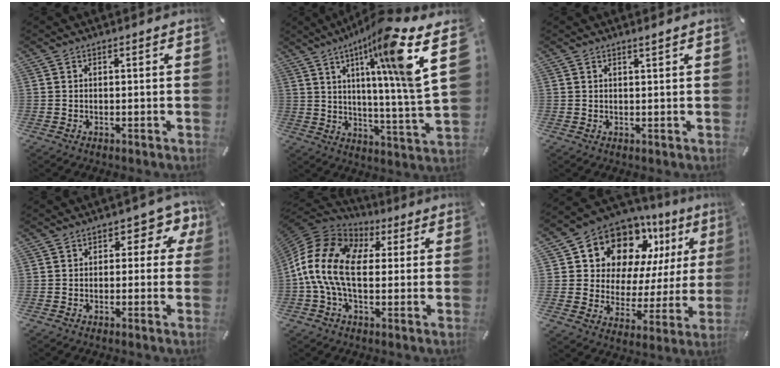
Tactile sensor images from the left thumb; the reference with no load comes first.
{"total": 19.9, "force": [10.4, 0.9, 17.0], "torque": [-0.261, -0.063, 0.137]}
{"total": 1.0, "force": [0.8, -0.1, 0.6], "torque": [-0.012, -0.001, 0.014]}
{"total": 5.3, "force": [1.1, 3.5, 3.8], "torque": [-0.047, 0.001, 0.012]}
{"total": 14.9, "force": [-1.1, 9.8, 11.2], "torque": [-0.248, 0.013, -0.024]}
{"total": 13.6, "force": [9.5, 8.6, 4.5], "torque": [-0.076, -0.083, 0.172]}